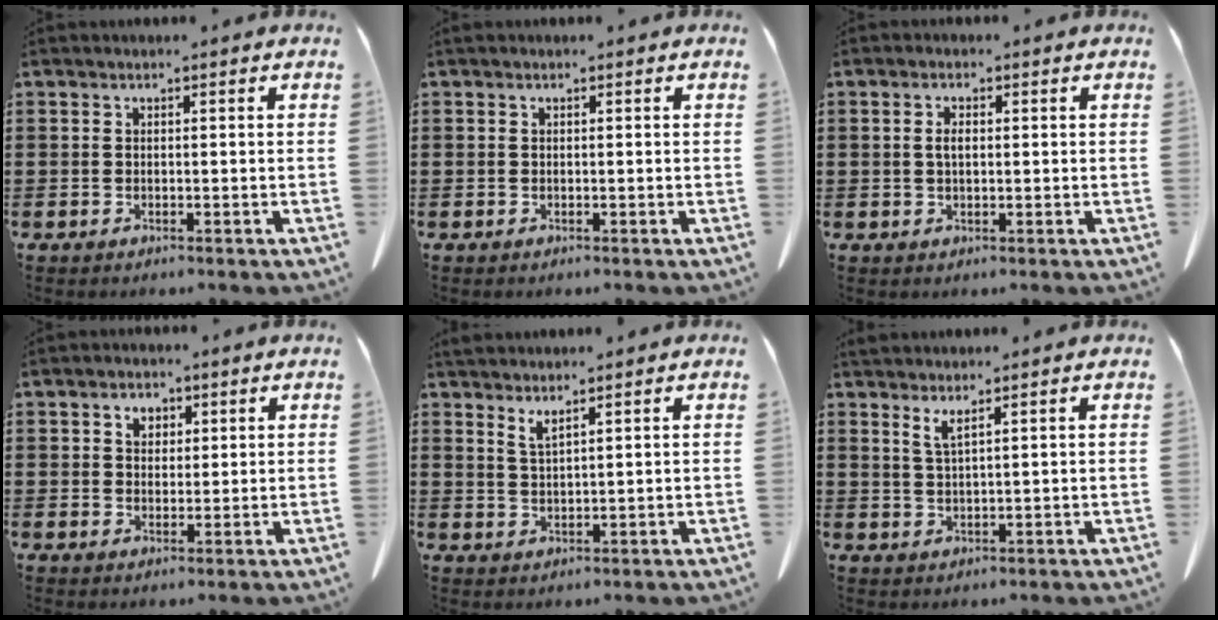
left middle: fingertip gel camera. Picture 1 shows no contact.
{"total": 0.0}
{"total": 2.1, "force": [0.3, 0.9, 1.9], "torque": [-0.039, 0.004, 0.005]}
{"total": 2.6, "force": [1.3, 2.0, 1.1], "torque": [-0.022, 0.005, 0.021]}
{"total": 2.5, "force": [2.3, -0.1, 1.1], "torque": [-0.027, -0.005, 0.043]}
{"total": 2.7, "force": [2.0, 0.0, 1.8], "torque": [-0.041, -0.001, 0.037]}